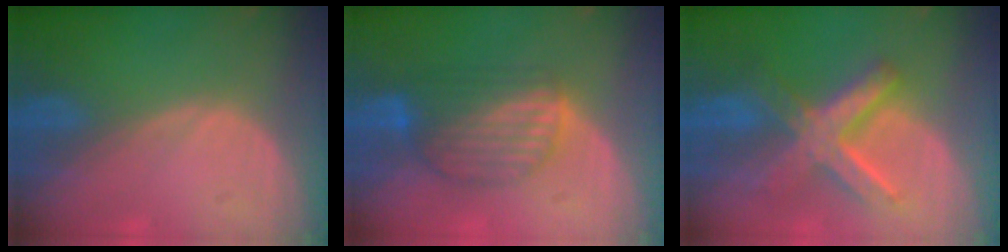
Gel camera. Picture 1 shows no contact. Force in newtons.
{"total": 7.1, "press": 7.0, "slide": 1.3}
{"total": 8.7, "press": 8.7, "slide": 0.8}